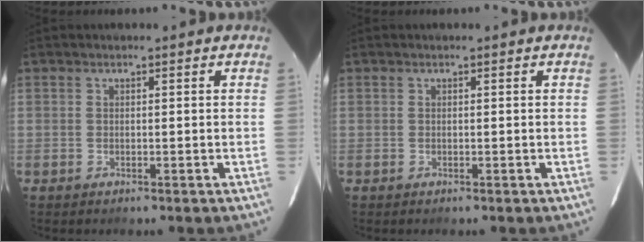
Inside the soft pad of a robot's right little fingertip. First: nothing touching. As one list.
[{"total": 0.0}]